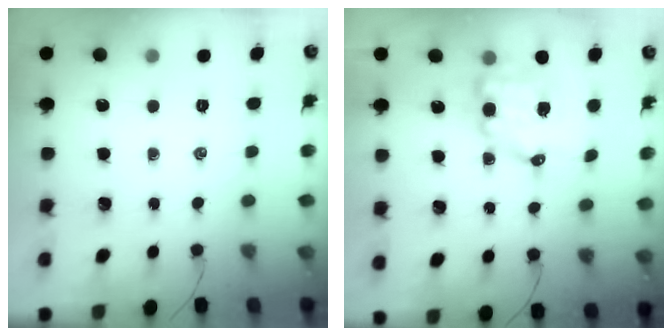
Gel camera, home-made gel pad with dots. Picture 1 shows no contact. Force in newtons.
{"total": 10.0, "press": 9.8, "slide": 1.9}